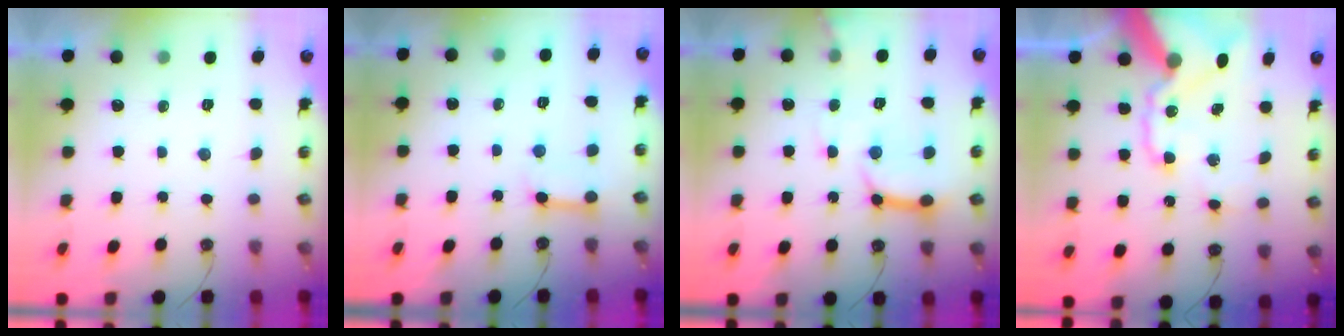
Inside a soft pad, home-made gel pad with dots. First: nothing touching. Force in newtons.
{"total": 6.6, "press": 6.5, "slide": 0.7}
{"total": 11.9, "press": 11.8, "slide": 1.3}
{"total": 21.3, "press": 21.0, "slide": 3.5}